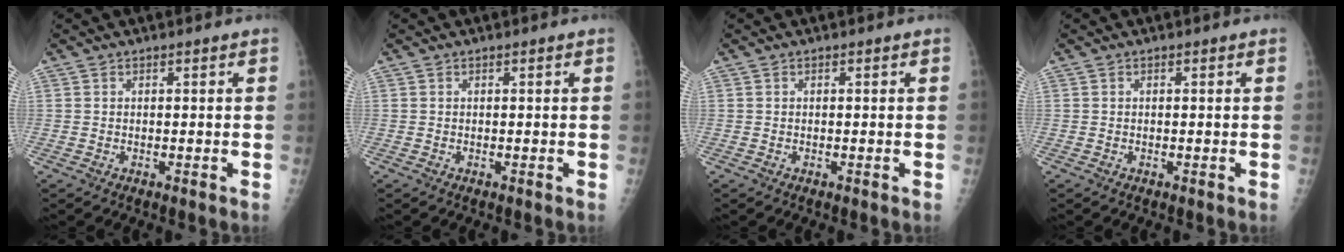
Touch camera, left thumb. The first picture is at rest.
{"total": 0.0}
{"total": 0.0}
{"total": 0.0}